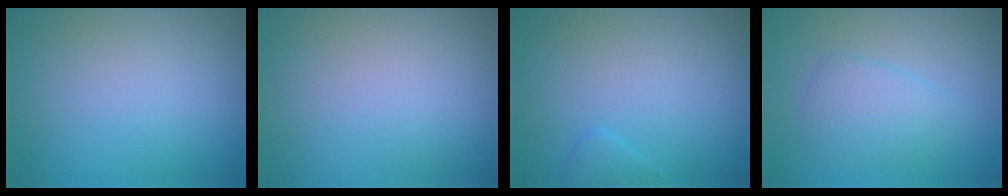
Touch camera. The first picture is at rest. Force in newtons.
{"total": 0.0}
{"total": 0.9, "press": 0.9, "slide": 0.1}
{"total": 2.6, "press": 2.6, "slide": 0.1}